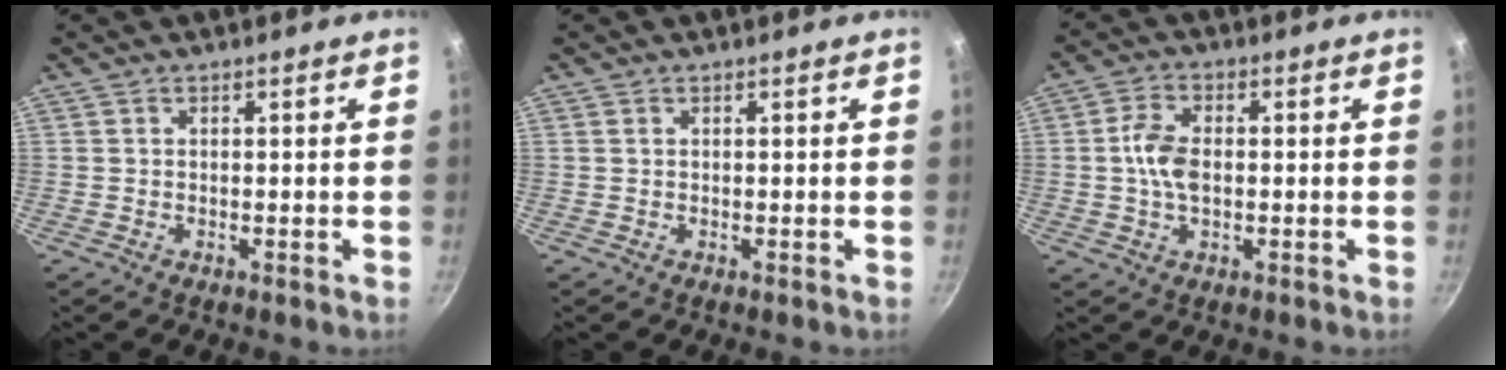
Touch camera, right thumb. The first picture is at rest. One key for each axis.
{"total": 0.0}
{"total": 6.4, "fx": -0.1, "fy": 3.8, "fz": 5.1, "tx": -0.096, "ty": 0.013, "tz": -0.007}